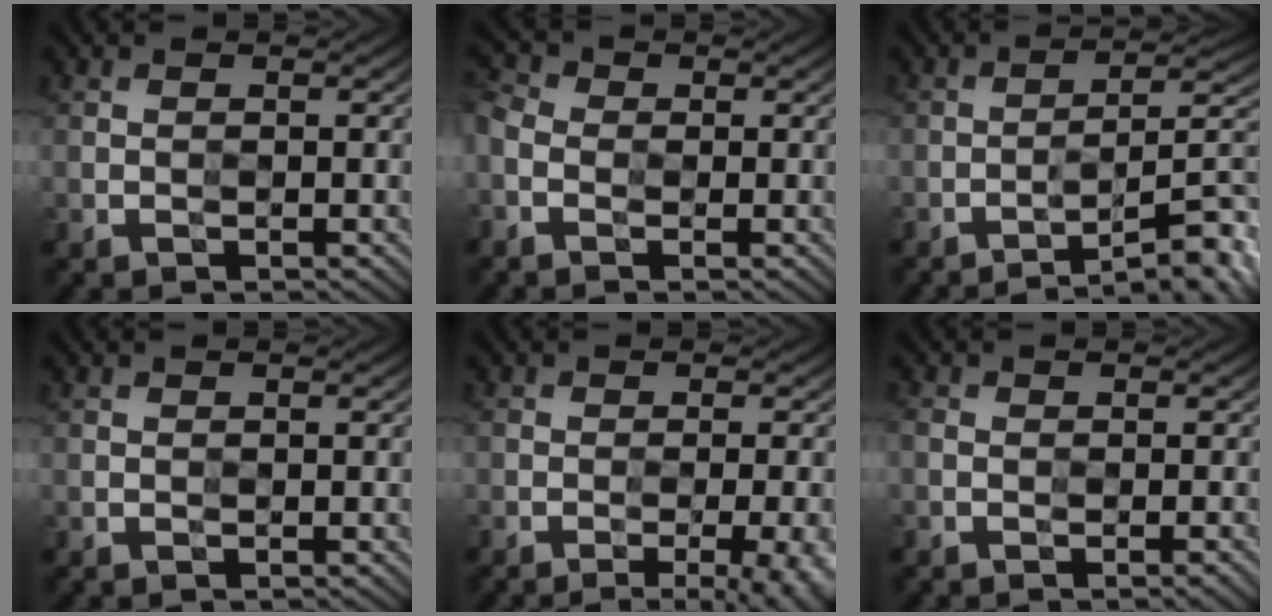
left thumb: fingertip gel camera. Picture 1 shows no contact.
{"total": 3.8, "force": [-1.8, 2.6, 2.1], "torque": [-0.054, -0.001, -0.047]}
{"total": 9.1, "force": [-5.7, 2.1, 6.8], "torque": [-0.099, 0.011, -0.083]}
{"total": 0.0}
{"total": 7.7, "force": [-3.6, 2.4, 6.3], "torque": [-0.077, 0.000, -0.039]}
{"total": 2.1, "force": [-1.3, 0.7, 1.4], "torque": [-0.027, 0.000, -0.024]}